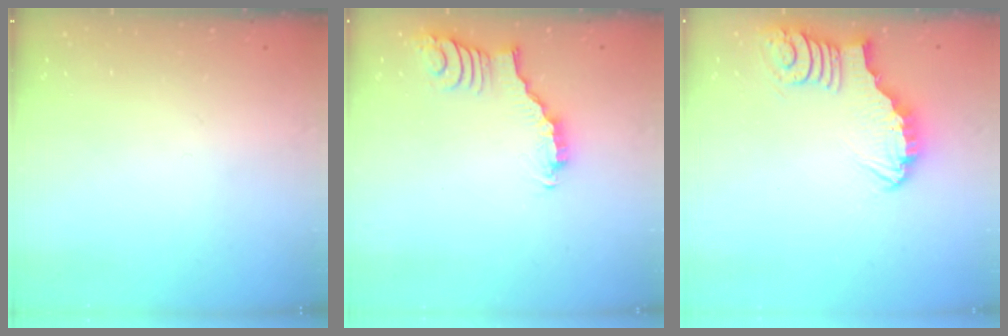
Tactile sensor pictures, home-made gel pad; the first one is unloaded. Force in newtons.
{"total": 3.0, "press": 2.9, "slide": 0.4}
{"total": 3.6, "press": 3.6, "slide": 0.3}